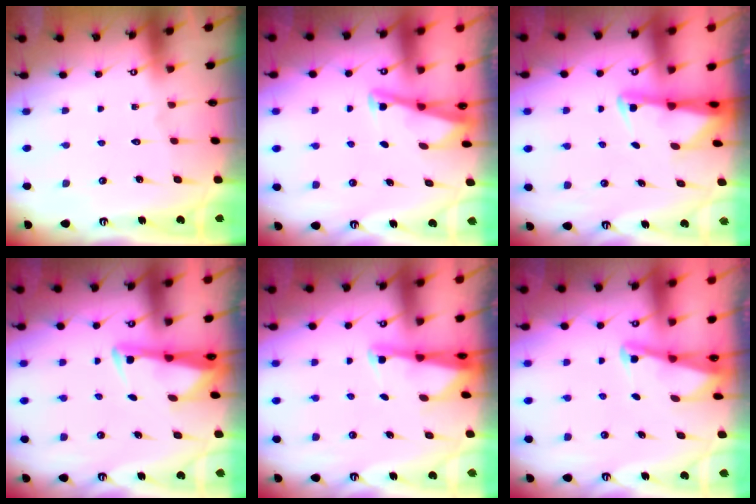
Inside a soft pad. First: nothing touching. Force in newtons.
{"total": 2.8, "press": 2.8, "slide": 0.4}
{"total": 2.4, "press": 2.3, "slide": 0.5}
{"total": 3.0, "press": 3.0, "slide": 0.7}
{"total": 2.9, "press": 2.8, "slide": 0.5}
{"total": 2.0, "press": 2.0, "slide": 0.3}